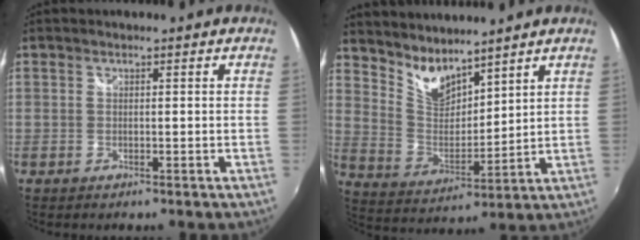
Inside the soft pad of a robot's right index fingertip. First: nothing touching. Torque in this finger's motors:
{"motor_torque": [-0.10, 0.34, 0.02, 0.01]}